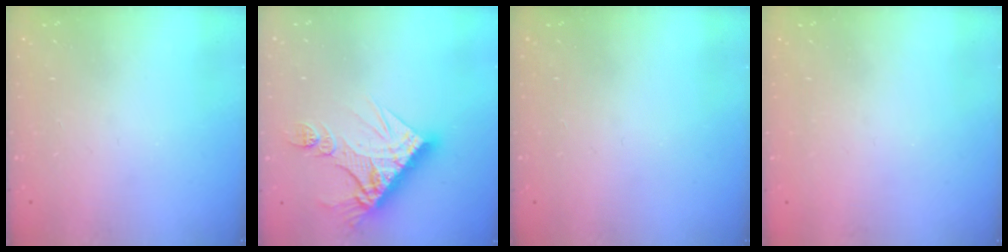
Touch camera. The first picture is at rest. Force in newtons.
{"total": 14.2, "press": 14.2, "slide": 1.2}
{"total": 0.0}
{"total": 1.3, "press": 1.3, "slide": 0.2}